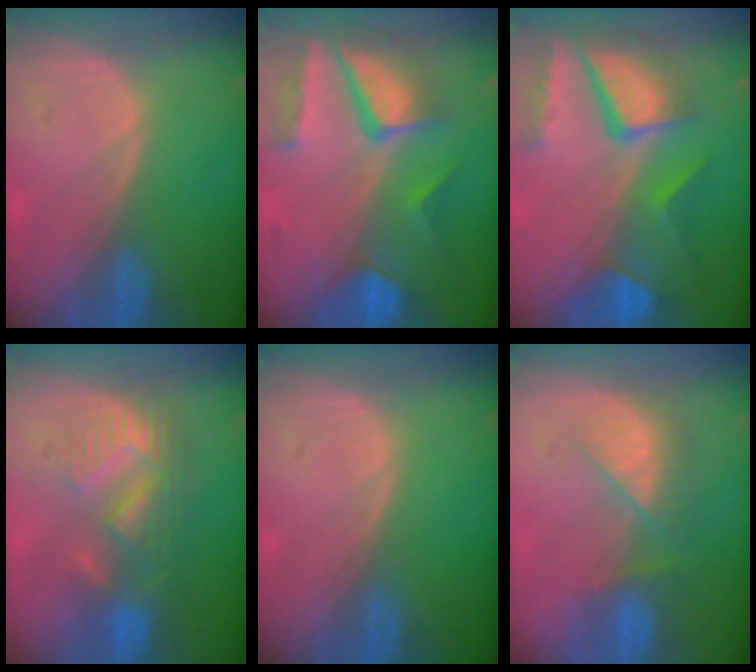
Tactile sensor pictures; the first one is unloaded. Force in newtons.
{"total": 10.5, "press": 8.8, "slide": 5.7}
{"total": 11.2, "press": 9.3, "slide": 6.3}
{"total": 8.7, "press": 8.0, "slide": 3.3}
{"total": 0.0}
{"total": 7.5, "press": 6.7, "slide": 3.4}